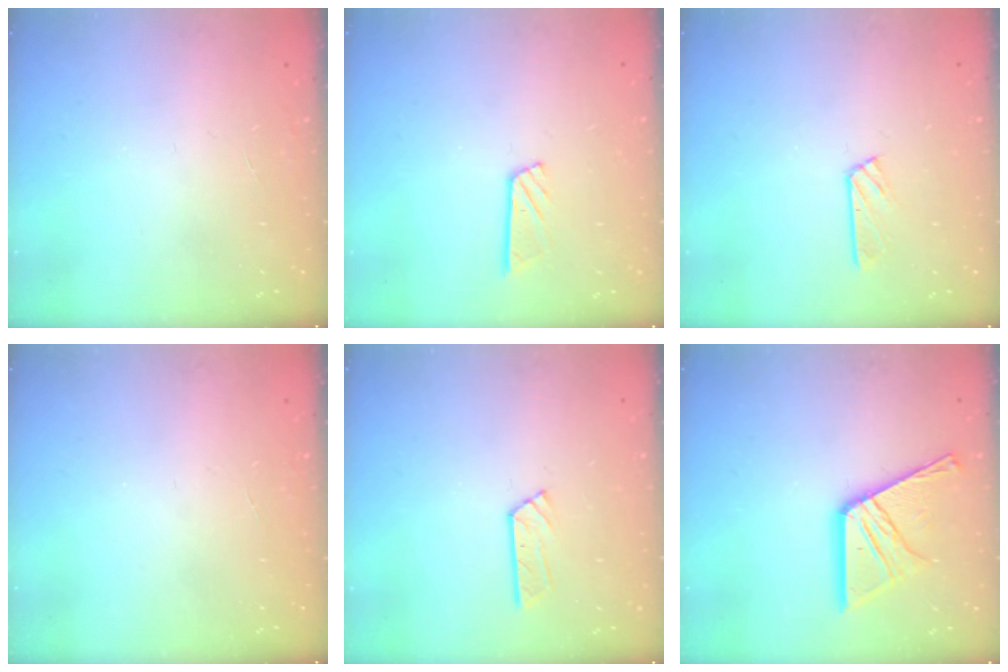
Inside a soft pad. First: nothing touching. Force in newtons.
{"total": 6.6, "press": 6.6, "slide": 0.1}
{"total": 3.6, "press": 3.6, "slide": 0.4}
{"total": 0.0}
{"total": 3.2, "press": 3.2, "slide": 0.4}
{"total": 16.1, "press": 16.1, "slide": 1.5}